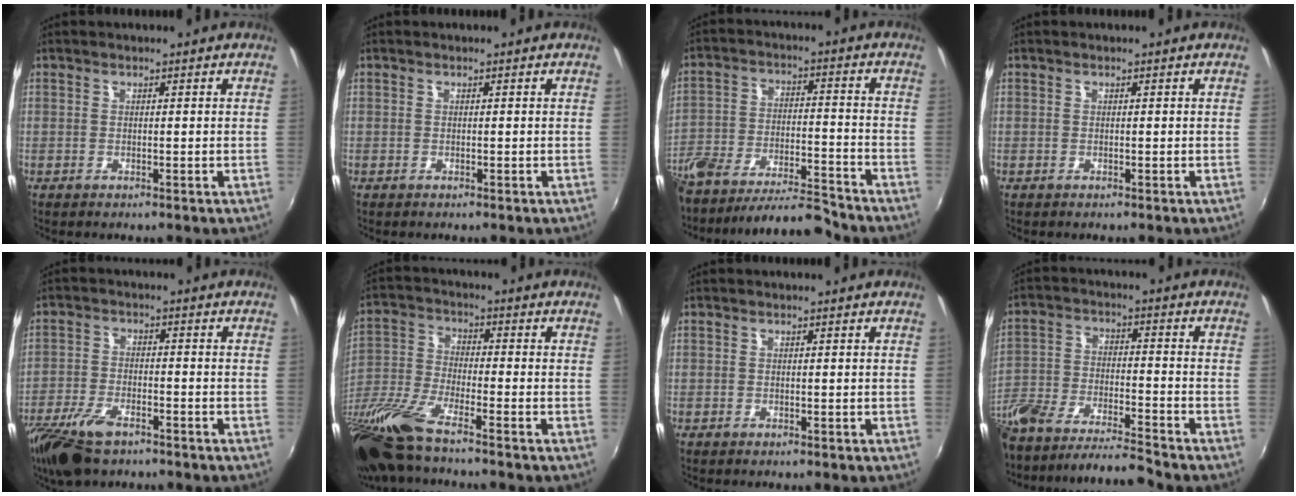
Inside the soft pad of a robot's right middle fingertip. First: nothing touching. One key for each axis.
{"total": 0.0}
{"total": 15.1, "fx": -13.1, "fy": 3.3, "fz": 6.8, "tx": -0.149, "ty": -0.022, "tz": -0.213}
{"total": 0.0}
{"total": 10.8, "fx": -7.5, "fy": 4.5, "fz": 6.4, "tx": -0.156, "ty": -0.025, "tz": -0.146}
{"total": 15.7, "fx": -11.9, "fy": 2.2, "fz": 10.1, "tx": -0.220, "ty": -0.044, "tz": -0.235}
{"total": 0.0}
{"total": 14.3, "fx": -12.2, "fy": 1.7, "fz": 7.3, "tx": -0.161, "ty": -0.030, "tz": -0.223}